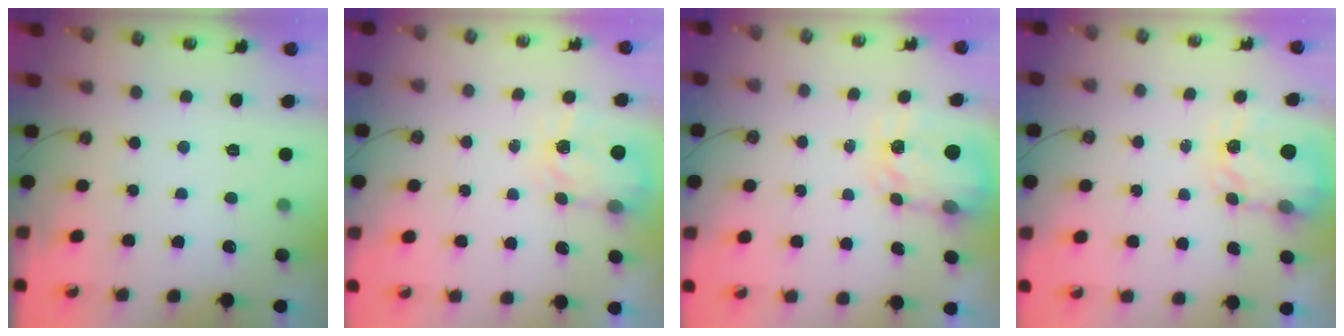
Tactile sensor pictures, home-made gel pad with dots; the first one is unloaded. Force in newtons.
{"total": 3.8, "press": 3.8, "slide": 0.6}
{"total": 3.8, "press": 3.8, "slide": 0.6}
{"total": 3.7, "press": 3.6, "slide": 0.5}